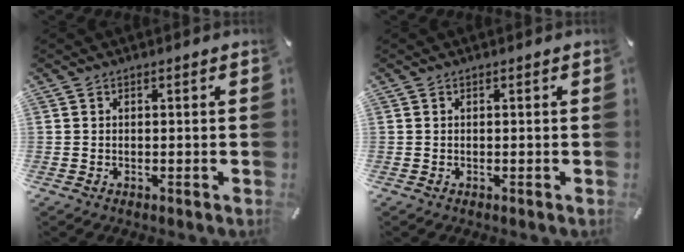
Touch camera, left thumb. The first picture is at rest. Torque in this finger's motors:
{"motor_torque": [-0.01, 0.01, -0.03, -0.03, 0.00]}